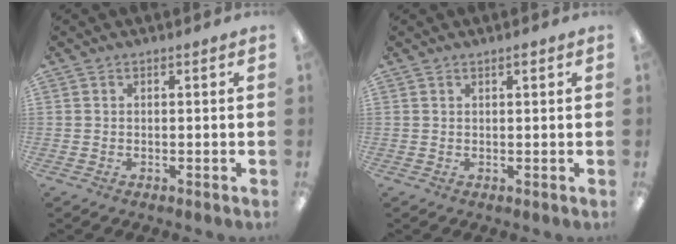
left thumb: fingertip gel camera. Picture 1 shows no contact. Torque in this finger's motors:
{"motor_torque": [-0.07, 0.00, 0.00, 0.11, 0.03]}